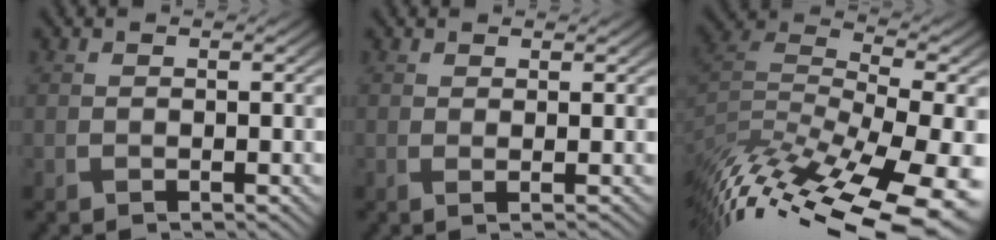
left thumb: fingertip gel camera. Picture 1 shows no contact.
{"total": 1.3, "force": [0.9, 0.1, 0.9], "torque": [-0.013, 0.000, 0.007]}
{"total": 15.7, "force": [-9.5, 4.9, 11.4], "torque": [-0.199, 0.003, -0.111]}